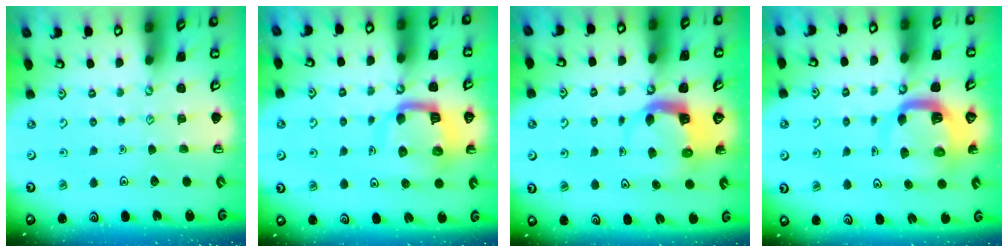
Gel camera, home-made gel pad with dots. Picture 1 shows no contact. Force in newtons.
{"total": 11.0, "press": 10.9, "slide": 1.3}
{"total": 4.8, "press": 4.7, "slide": 0.4}
{"total": 9.2, "press": 9.1, "slide": 1.2}